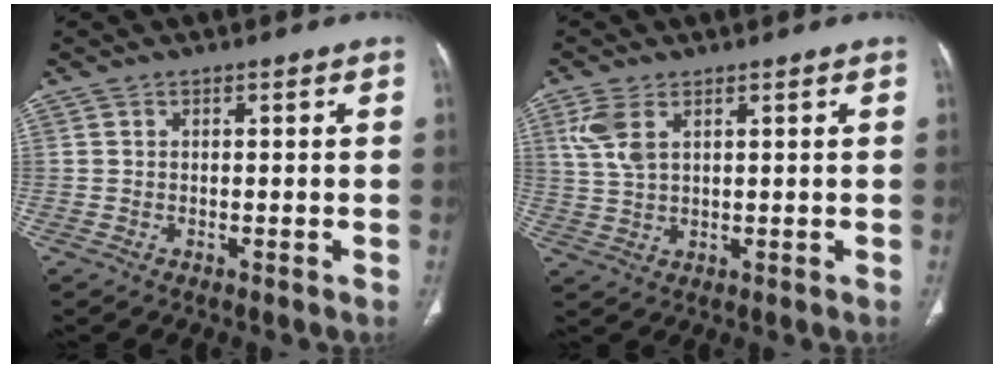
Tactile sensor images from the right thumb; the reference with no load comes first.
{"total": 5.5, "force": [2.4, 2.8, 4.1], "torque": [-0.102, 0.002, 0.058]}